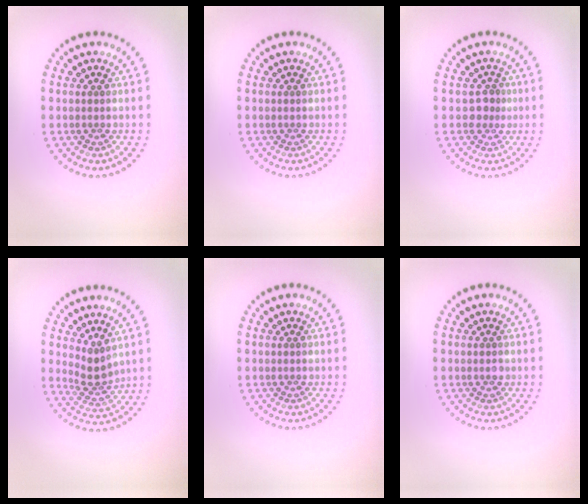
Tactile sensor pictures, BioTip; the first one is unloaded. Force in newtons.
{"total": 0.0}
{"total": 1.6, "press": 1.2, "slide": 1.1}
{"total": 2.3, "press": 1.7, "slide": 1.4}
{"total": 0.0}
{"total": 0.7, "press": 0.6, "slide": 0.1}